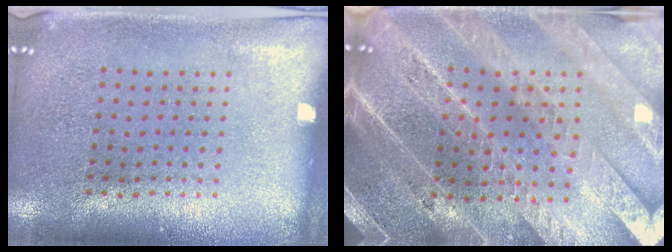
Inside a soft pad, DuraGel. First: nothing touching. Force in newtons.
{"total": 4.9, "press": 4.3, "slide": 2.3}